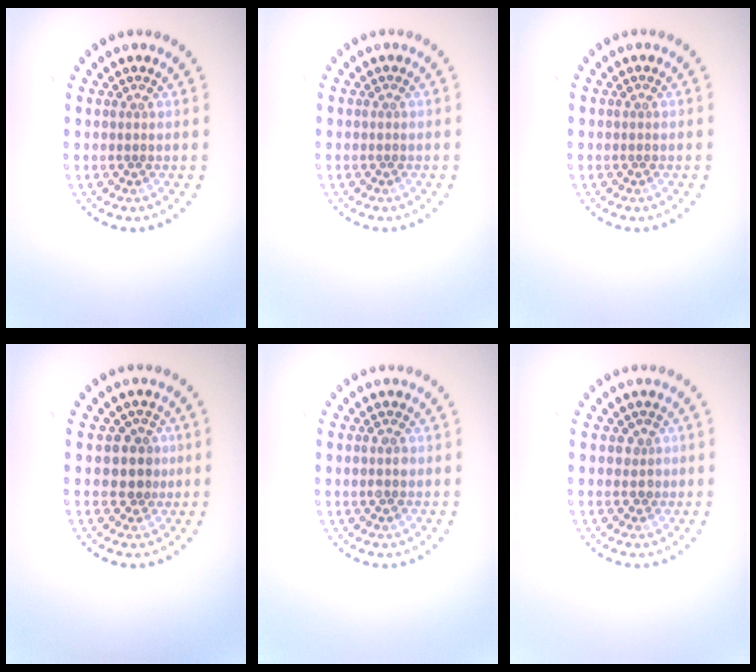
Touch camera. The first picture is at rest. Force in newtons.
{"total": 0.0}
{"total": 0.0}
{"total": 2.6, "press": 2.3, "slide": 1.3}
{"total": 1.0, "press": 1.0, "slide": 0.1}
{"total": 1.5, "press": 1.3, "slide": 0.8}